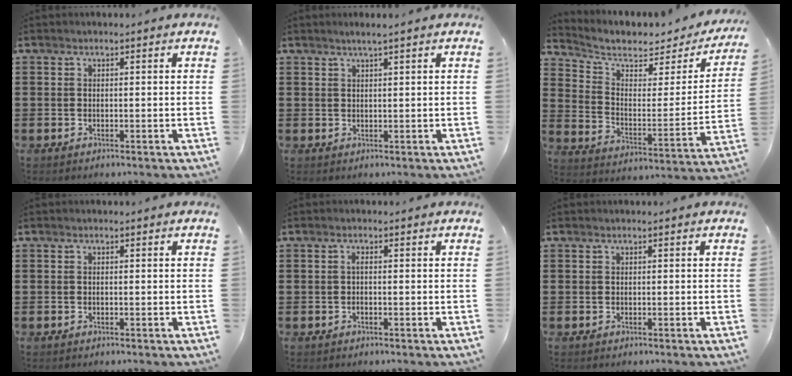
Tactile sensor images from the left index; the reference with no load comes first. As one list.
[{"total": 1.5, "force": [1.2, -0.1, 1.0], "torque": [-0.020, 0.001, 0.021]}, {"total": 5.5, "force": [4.4, 2.0, 2.6], "torque": [-0.076, -0.030, 0.072]}, {"total": 0.0}, {"total": 0.7, "force": [-0.2, 0.1, 0.7], "torque": [-0.014, -0.001, -0.003]}, {"total": 0.0}]